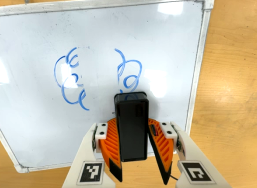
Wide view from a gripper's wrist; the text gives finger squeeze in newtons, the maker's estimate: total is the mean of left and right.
{"total": 7.0, "left": 8.0, "right": 6.1}